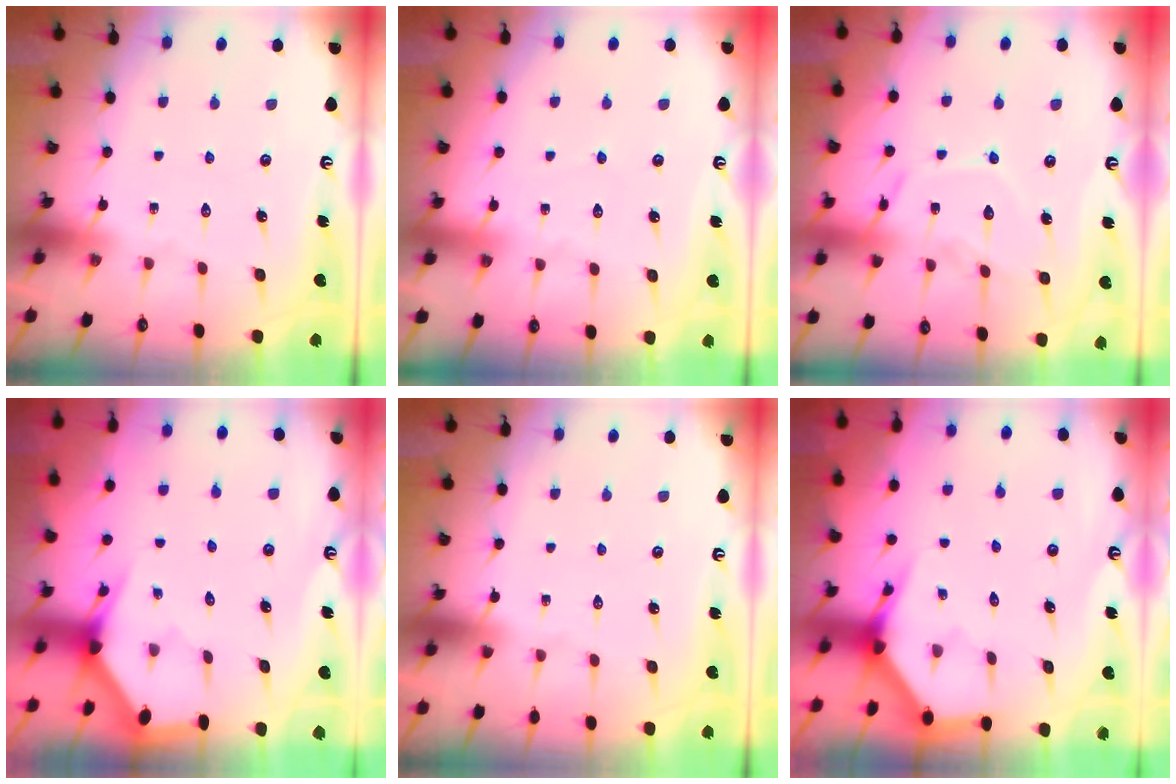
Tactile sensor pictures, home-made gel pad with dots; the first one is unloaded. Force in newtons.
{"total": 2.9, "press": 2.9, "slide": 0.4}
{"total": 12.0, "press": 12.0, "slide": 0.8}
{"total": 2.9, "press": 2.9, "slide": 0.1}
{"total": 0.0}
{"total": 4.0, "press": 4.0, "slide": 0.2}